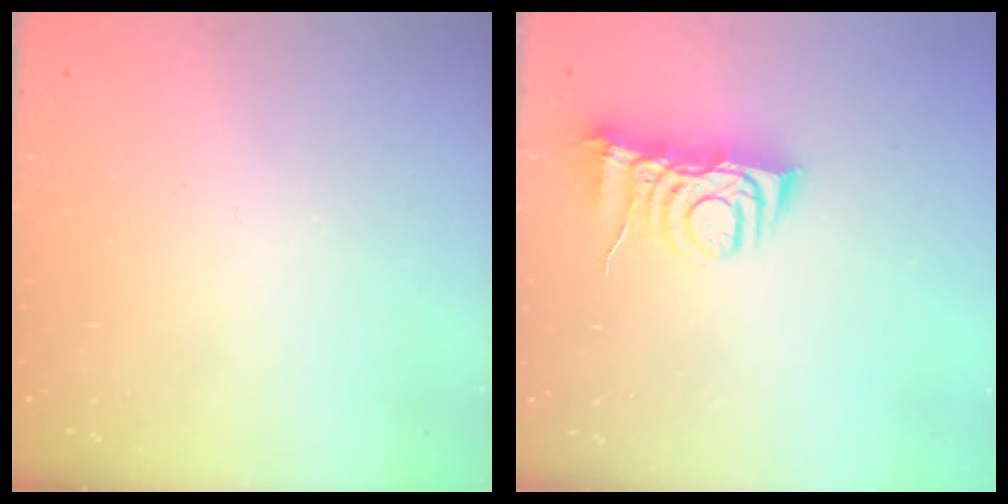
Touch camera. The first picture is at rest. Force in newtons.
{"total": 8.3, "press": 8.2, "slide": 1.1}